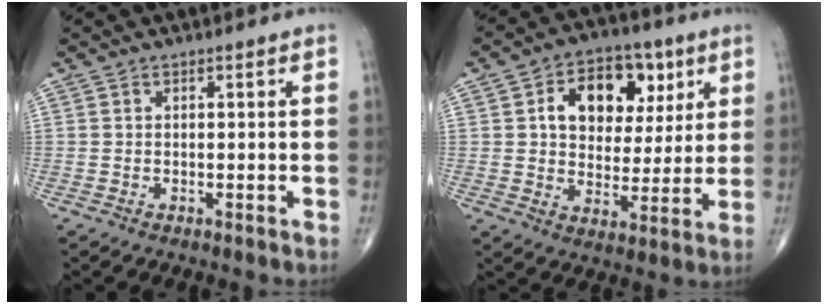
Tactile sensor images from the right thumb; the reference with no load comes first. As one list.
[{"total": 15.0, "force": [5.0, 10.3, 9.6], "torque": [-0.102, -0.001, 0.079]}]